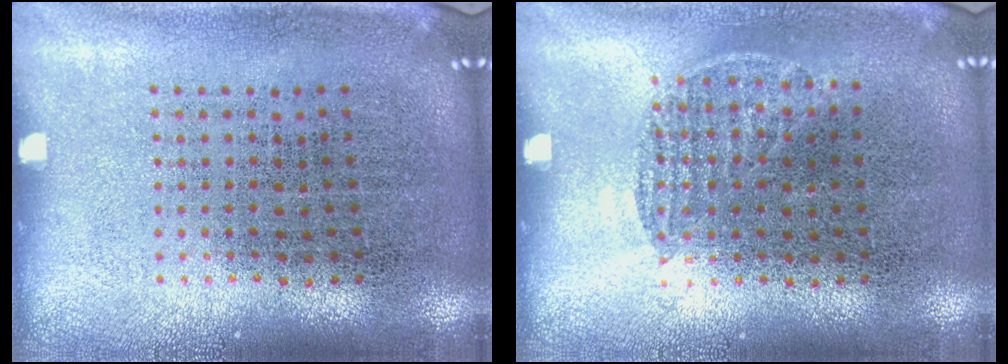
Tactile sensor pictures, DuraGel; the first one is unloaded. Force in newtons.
{"total": 0.5, "press": 0.4, "slide": 0.4}